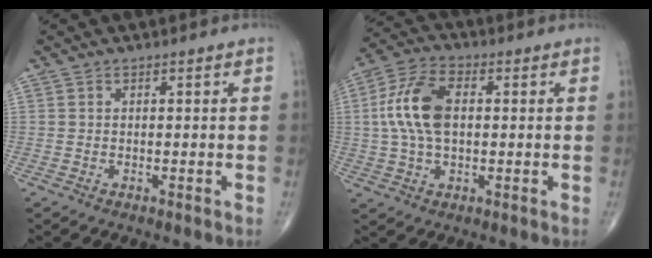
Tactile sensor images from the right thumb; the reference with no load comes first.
{"total": 11.7, "force": [1.1, 6.6, 9.6], "torque": [-0.197, 0.019, 0.018]}